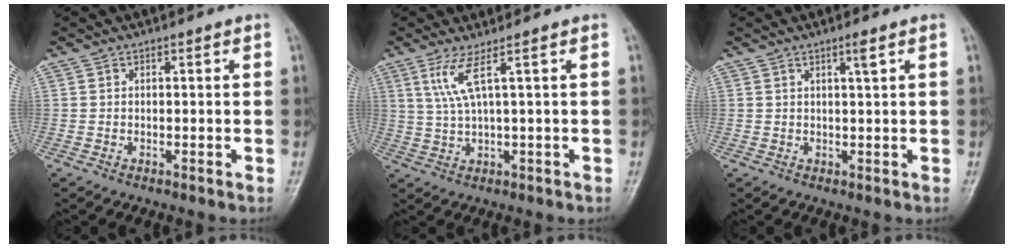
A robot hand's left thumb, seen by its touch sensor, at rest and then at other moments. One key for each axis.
{"total": 4.6, "fx": 2.1, "fy": -0.3, "fz": 4.1, "tx": -0.105, "ty": -0.008, "tz": 0.054}
{"total": 1.8, "fx": 0.9, "fy": -0.2, "fz": 1.5, "tx": -0.028, "ty": -0.005, "tz": 0.018}